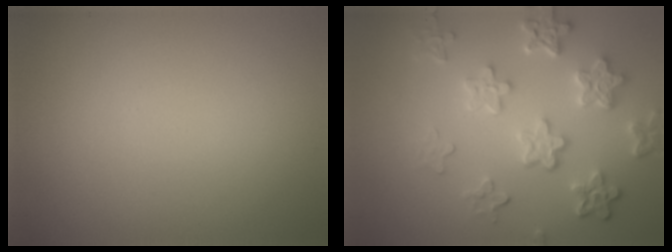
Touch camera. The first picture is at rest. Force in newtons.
{"total": 5.9, "press": 4.4, "slide": 3.9}